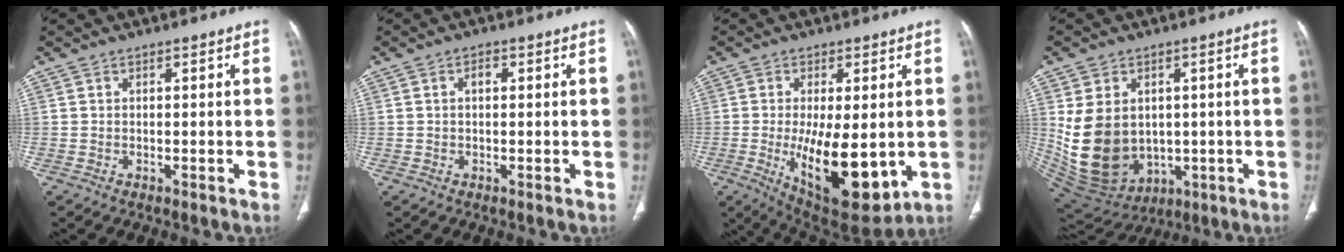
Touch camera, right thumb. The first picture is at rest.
{"total": 1.4, "force": [0.3, 0.8, 1.2], "torque": [-0.021, 0.006, 0.004]}
{"total": 16.6, "force": [-2.5, 6.6, 15.1], "torque": [-0.235, -0.029, -0.018]}
{"total": 16.2, "force": [0.4, 12.5, 10.4], "torque": [-0.176, -0.009, 0.049]}